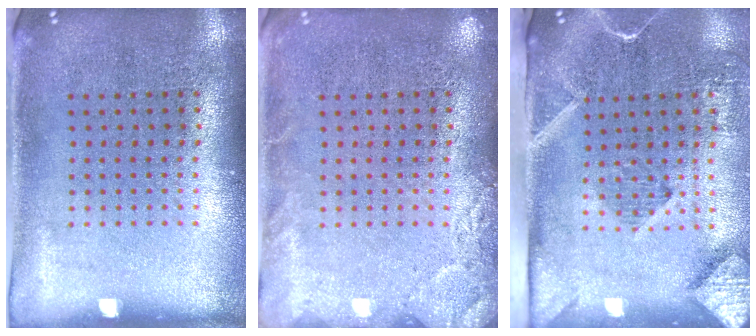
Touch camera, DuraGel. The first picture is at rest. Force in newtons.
{"total": 2.2, "press": 2.2, "slide": 0.3}
{"total": 2.9, "press": 2.2, "slide": 2.0}